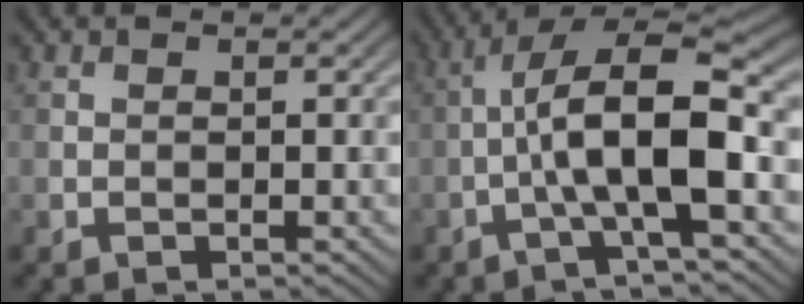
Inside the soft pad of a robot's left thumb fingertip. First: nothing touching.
{"total": 10.8, "force": [-2.0, 2.8, 10.2], "torque": [-0.171, 0.025, -0.045]}